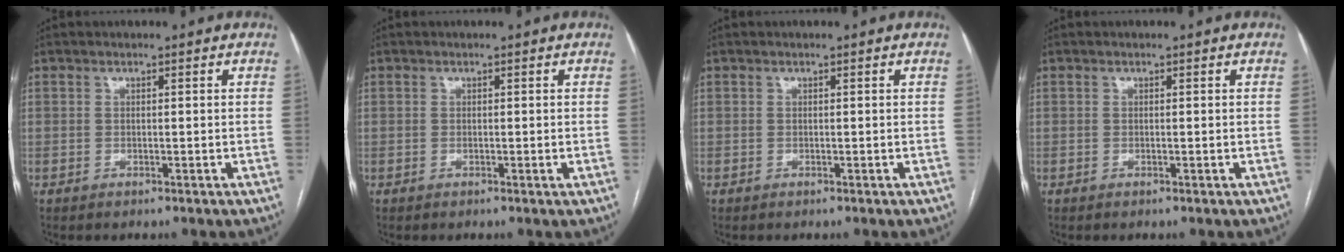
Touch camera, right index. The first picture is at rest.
{"total": 0.5, "force": [-0.1, -0.1, 0.5], "torque": [-0.008, -0.002, -0.002]}
{"total": 0.0}
{"total": 0.0}